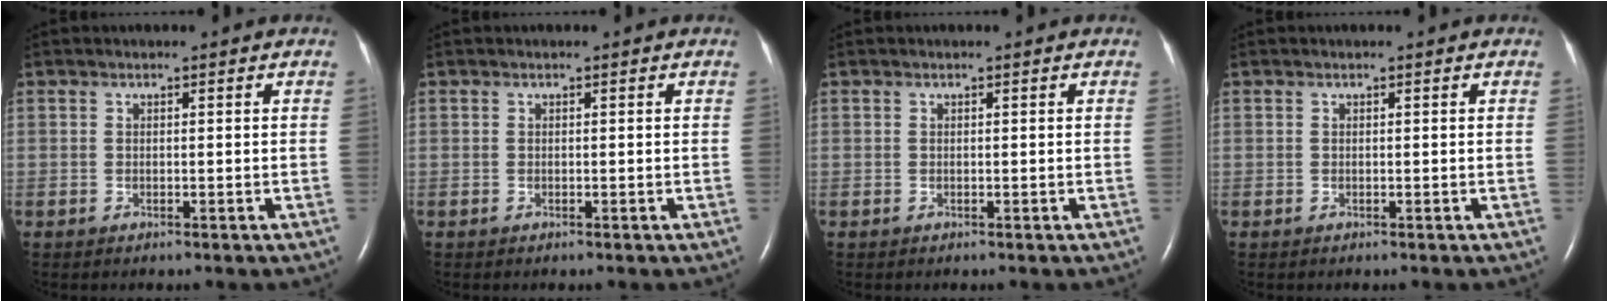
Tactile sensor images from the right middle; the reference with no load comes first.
{"total": 0.0}
{"total": 0.0}
{"total": 0.0}